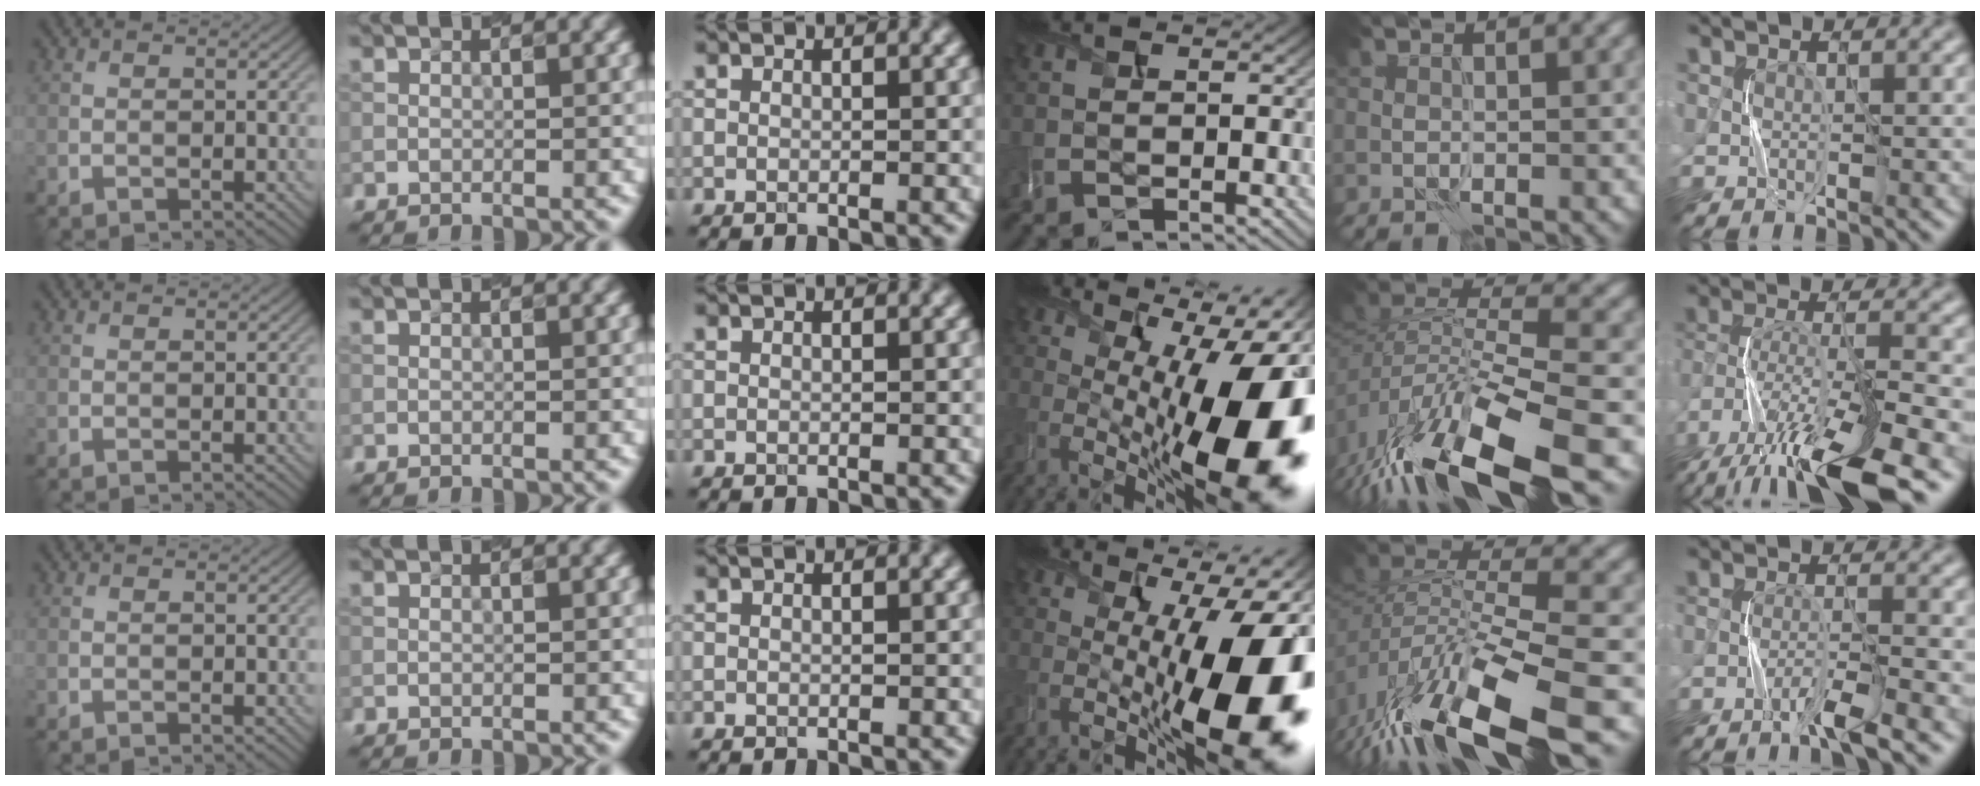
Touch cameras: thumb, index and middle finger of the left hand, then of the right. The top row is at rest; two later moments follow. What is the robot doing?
{"motion": "press", "object": "grip strengthener"}